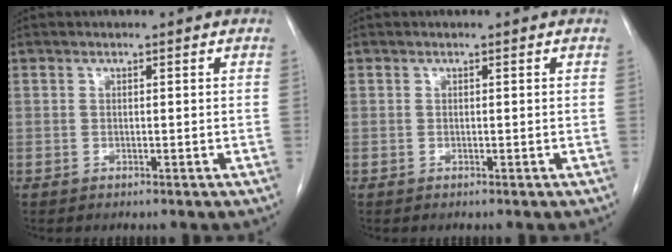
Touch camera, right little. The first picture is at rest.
{"total": 0.0}